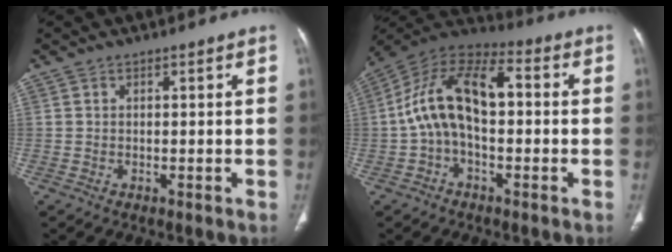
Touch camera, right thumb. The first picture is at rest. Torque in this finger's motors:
{"motor_torque": [2.24, 2.24, 0.38, -0.29, 0.40]}